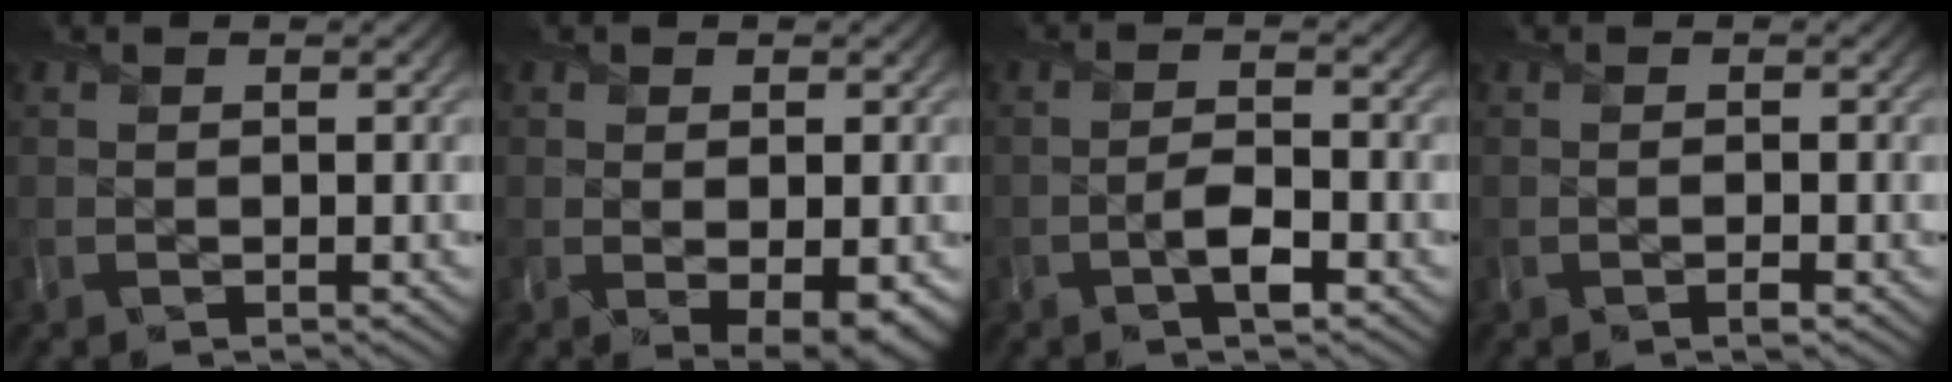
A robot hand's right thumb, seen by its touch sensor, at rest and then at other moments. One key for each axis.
{"total": 2.8, "fx": -0.5, "fy": 1.3, "fz": 2.5, "tx": -0.038, "ty": -0.011, "tz": 0.002}
{"total": 3.0, "fx": -1.7, "fy": 1.0, "fz": 2.2, "tx": -0.043, "ty": -0.003, "tz": -0.036}
{"total": 0.7, "fx": -0.6, "fy": 0.0, "fz": 0.4, "tx": -0.004, "ty": -0.006, "tz": -0.013}